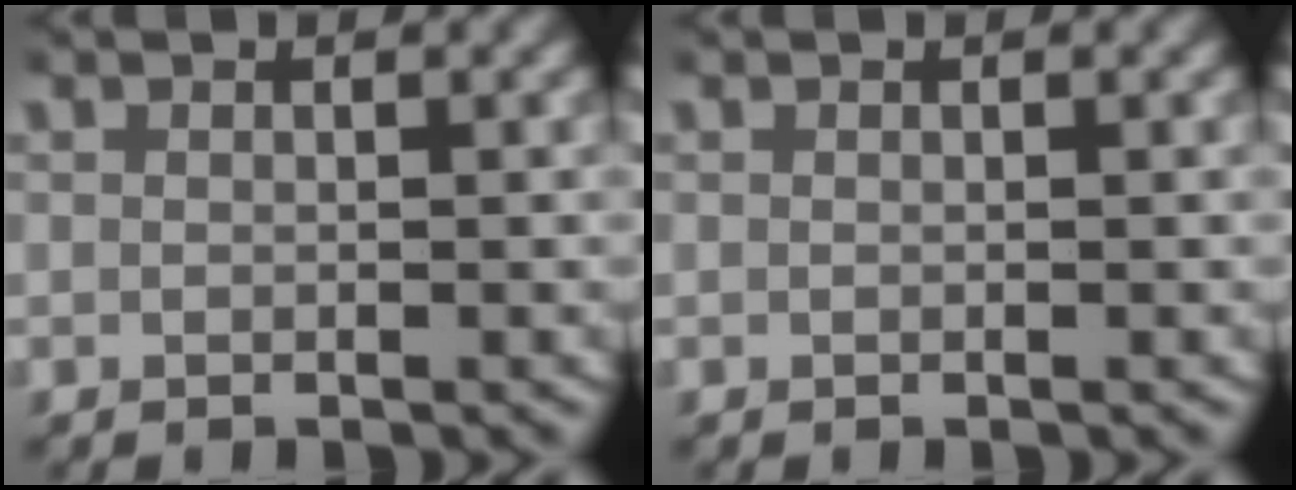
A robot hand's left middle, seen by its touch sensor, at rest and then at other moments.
{"total": 0.0}